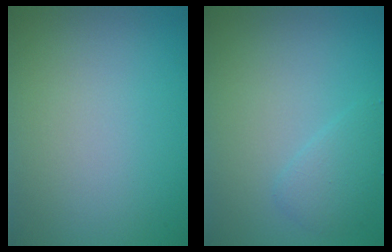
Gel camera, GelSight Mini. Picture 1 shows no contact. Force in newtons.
{"total": 1.8, "press": 1.8, "slide": 0.1}